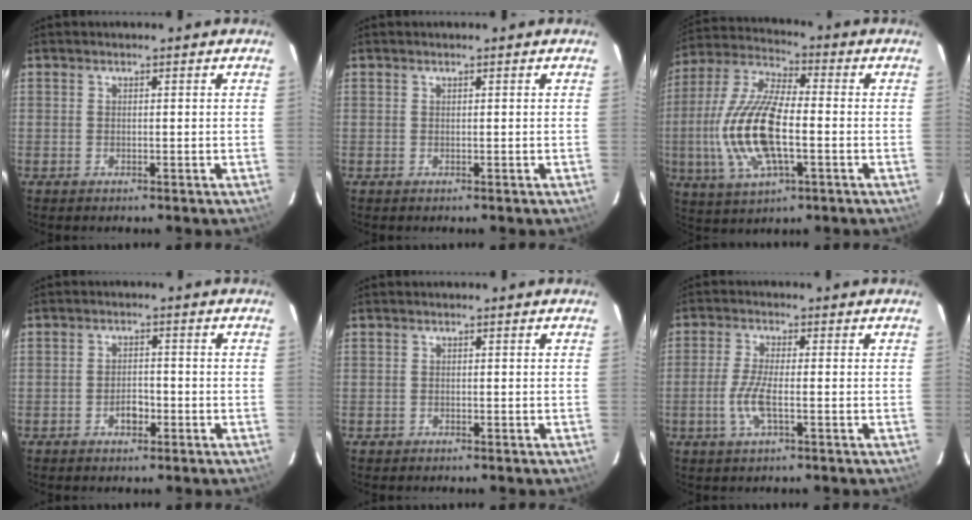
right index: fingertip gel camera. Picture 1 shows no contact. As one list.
[{"total": 0.0}, {"total": 17.3, "force": [-3.1, 6.6, 15.7], "torque": [-0.332, -0.002, -0.062]}, {"total": 3.0, "force": [-1.5, 1.8, 1.9], "torque": [-0.034, 0.004, -0.025]}, {"total": 0.7, "force": [-0.4, 0.6, -0.1], "torque": [0.001, 0.003, -0.007]}, {"total": 5.6, "force": [-1.7, 1.2, 5.2], "torque": [-0.114, -0.005, -0.035]}]